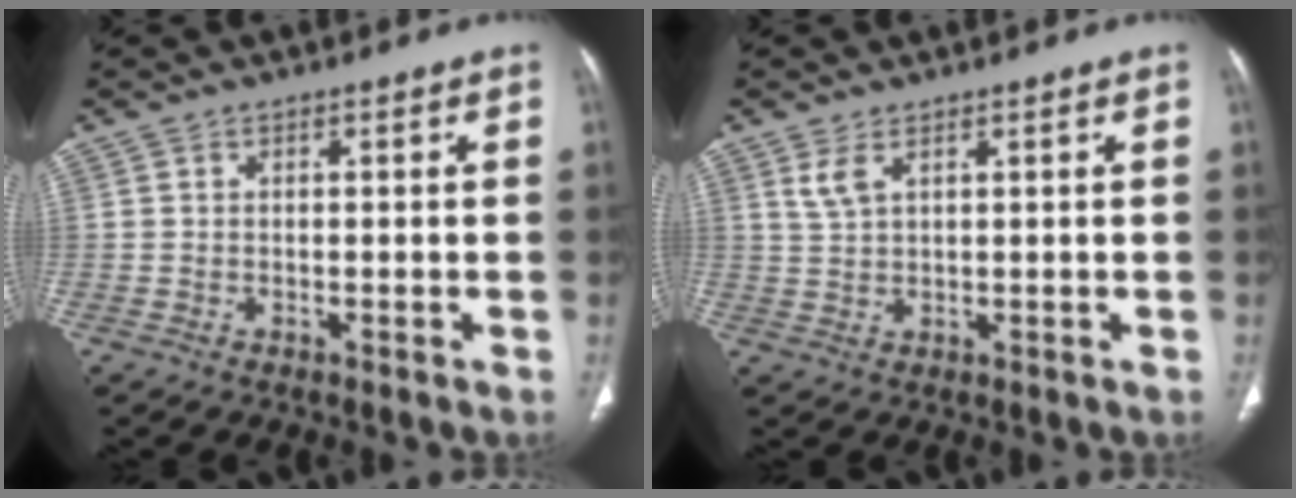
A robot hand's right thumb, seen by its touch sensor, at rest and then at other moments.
{"total": 2.7, "force": [1.6, 1.0, 1.9], "torque": [-0.045, -0.001, 0.043]}